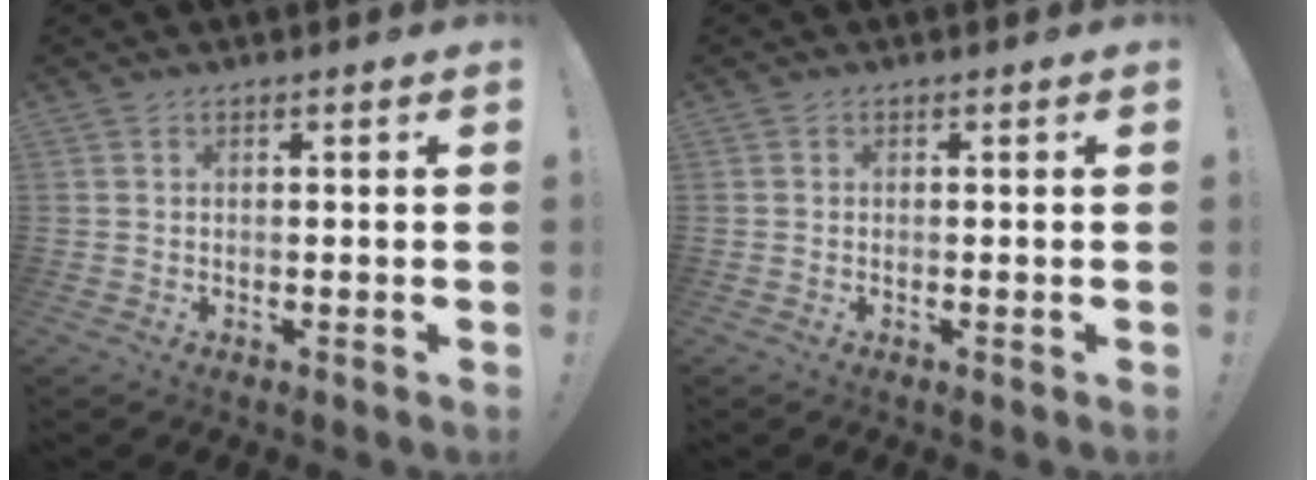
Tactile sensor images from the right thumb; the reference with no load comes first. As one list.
[{"total": 0.0}]